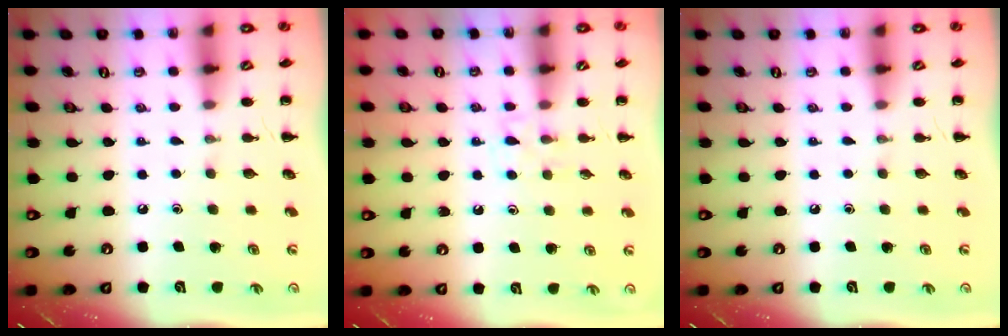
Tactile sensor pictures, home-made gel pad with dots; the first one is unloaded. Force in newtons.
{"total": 4.8, "press": 4.6, "slide": 1.5}
{"total": 0.0}